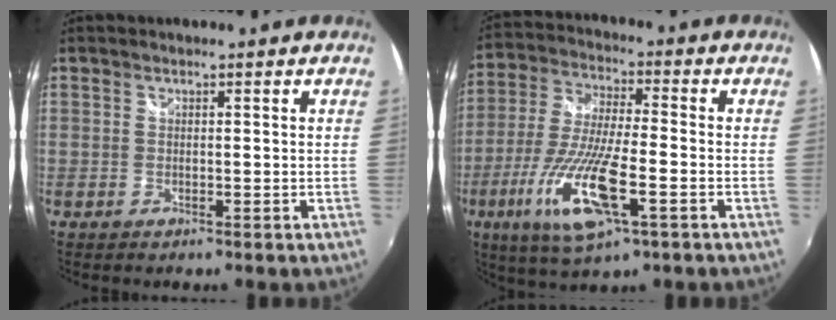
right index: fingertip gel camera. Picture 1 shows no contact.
{"total": 16.2, "force": [-6.4, 3.8, 14.4], "torque": [-0.306, -0.029, -0.121]}